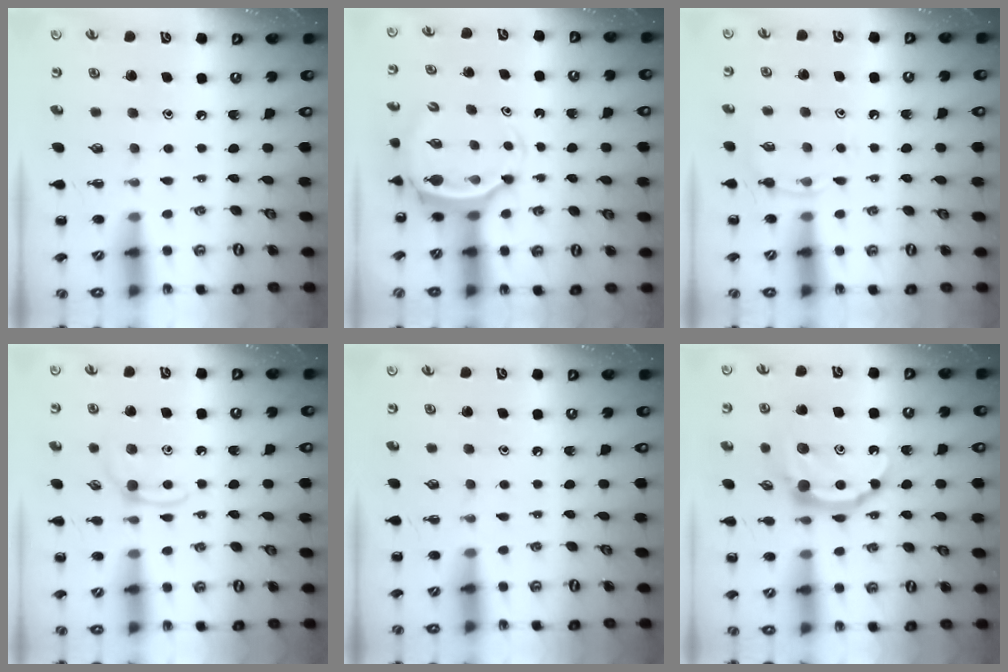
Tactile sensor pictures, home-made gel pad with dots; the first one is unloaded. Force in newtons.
{"total": 5.5, "press": 5.5, "slide": 0.9}
{"total": 4.8, "press": 4.5, "slide": 1.7}
{"total": 4.6, "press": 4.4, "slide": 1.4}
{"total": 0.0}
{"total": 11.6, "press": 11.6, "slide": 0.7}